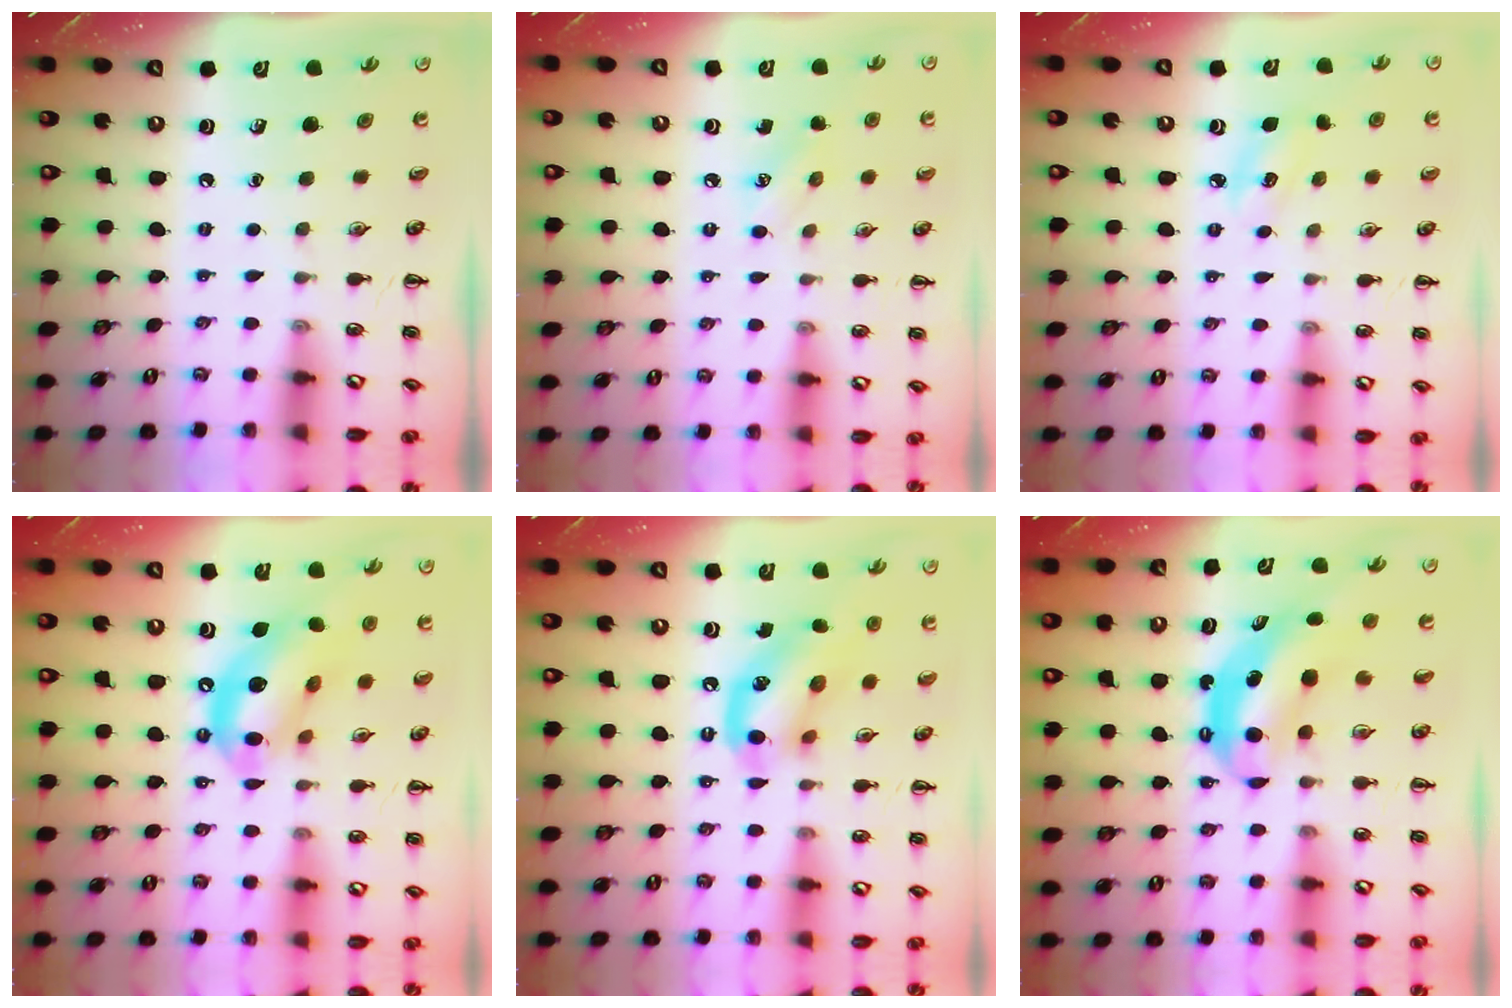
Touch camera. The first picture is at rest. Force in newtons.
{"total": 5.5, "press": 5.3, "slide": 1.4}
{"total": 5.2, "press": 5.1, "slide": 1.2}
{"total": 13.7, "press": 13.3, "slide": 3.6}
{"total": 13.8, "press": 13.8, "slide": 1.4}
{"total": 6.6, "press": 6.5, "slide": 1.3}